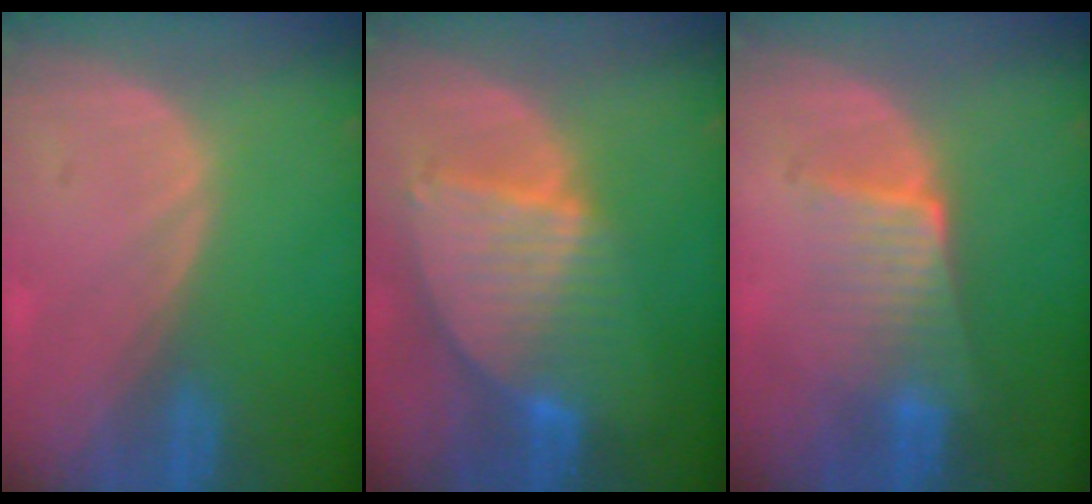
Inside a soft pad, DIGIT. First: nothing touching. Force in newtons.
{"total": 8.7, "press": 7.5, "slide": 4.4}
{"total": 6.4, "press": 5.6, "slide": 3.1}